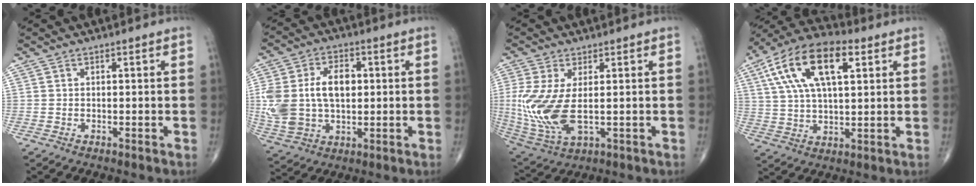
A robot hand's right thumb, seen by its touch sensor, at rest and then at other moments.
{"total": 15.7, "force": [1.4, 10.0, 12.0], "torque": [-0.231, 0.012, 0.033]}
{"total": 12.7, "force": [-0.2, 5.7, 11.3], "torque": [-0.267, -0.018, 0.012]}
{"total": 17.7, "force": [6.5, 8.1, 14.3], "torque": [-0.263, 0.012, 0.112]}